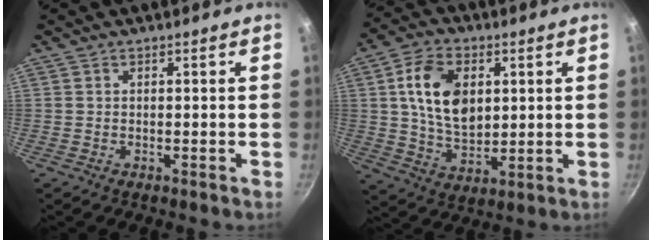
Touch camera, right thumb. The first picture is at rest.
{"total": 13.3, "force": [2.9, 8.7, 9.7], "torque": [-0.151, -0.009, 0.055]}